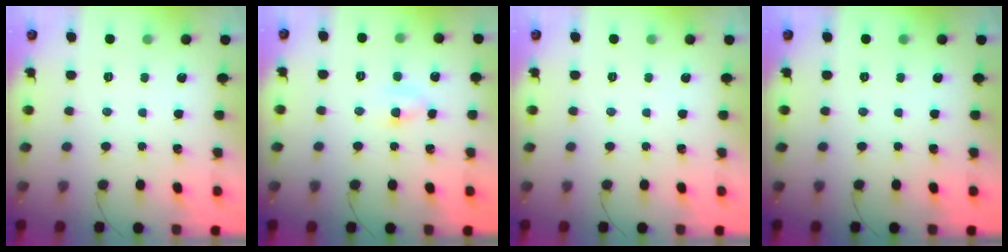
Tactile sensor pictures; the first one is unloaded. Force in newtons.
{"total": 4.2, "press": 4.1, "slide": 1.0}
{"total": 0.0}
{"total": 0.0}